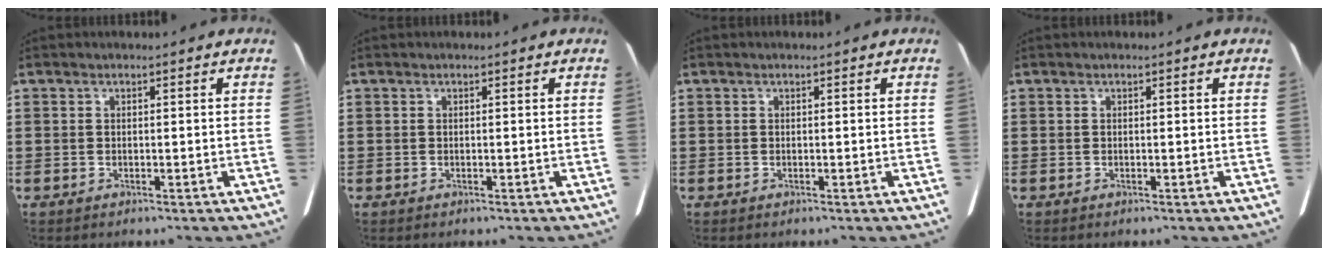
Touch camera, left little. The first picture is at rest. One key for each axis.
{"total": 0.0}
{"total": 0.0}
{"total": 0.0}